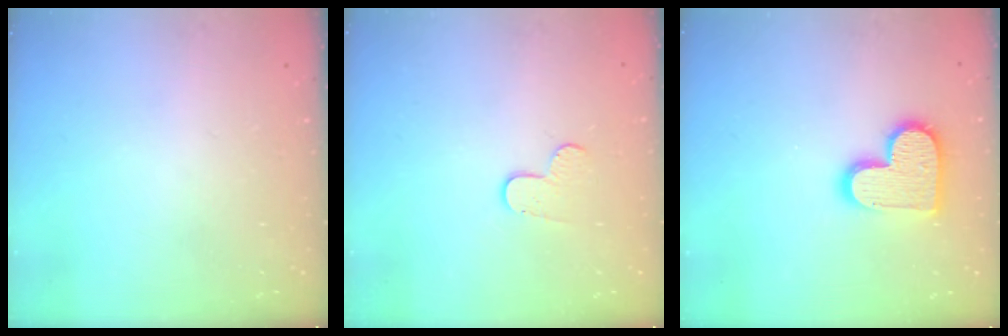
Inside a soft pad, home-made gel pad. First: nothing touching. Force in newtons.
{"total": 7.1, "press": 7.1, "slide": 0.6}
{"total": 14.5, "press": 14.5, "slide": 0.9}